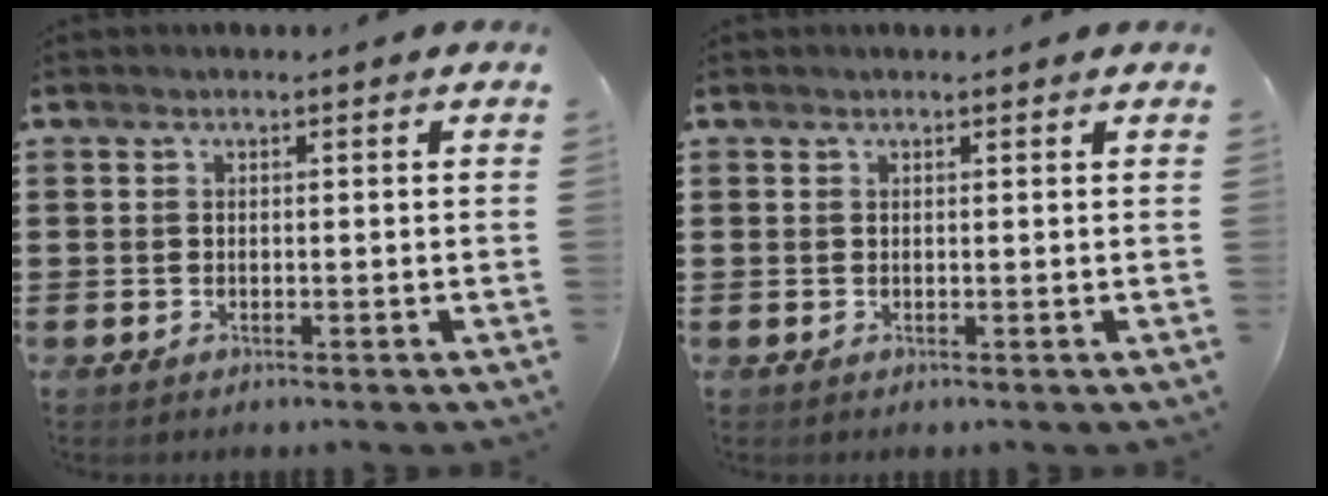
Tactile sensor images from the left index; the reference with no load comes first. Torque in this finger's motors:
{"motor_torque": [0.39, 0.59, -0.08, 0.01]}